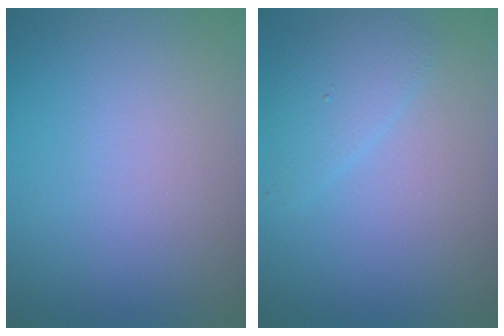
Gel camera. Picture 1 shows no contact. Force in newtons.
{"total": 2.0, "press": 2.0, "slide": 0.2}